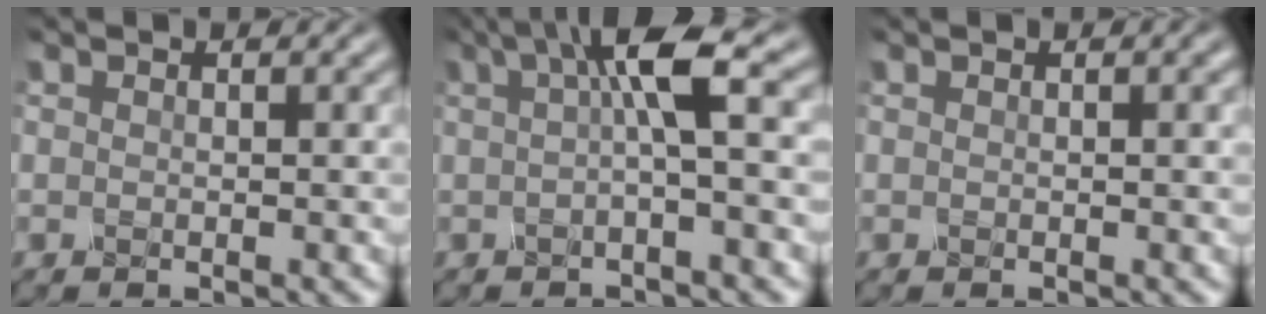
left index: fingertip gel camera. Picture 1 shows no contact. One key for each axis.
{"total": 4.9, "fx": 0.9, "fy": 0.6, "fz": 4.7, "tx": -0.085, "ty": 0.011, "tz": 0.010}
{"total": 1.3, "fx": 0.4, "fy": 0.4, "fz": 1.1, "tx": -0.015, "ty": 0.003, "tz": 0.006}